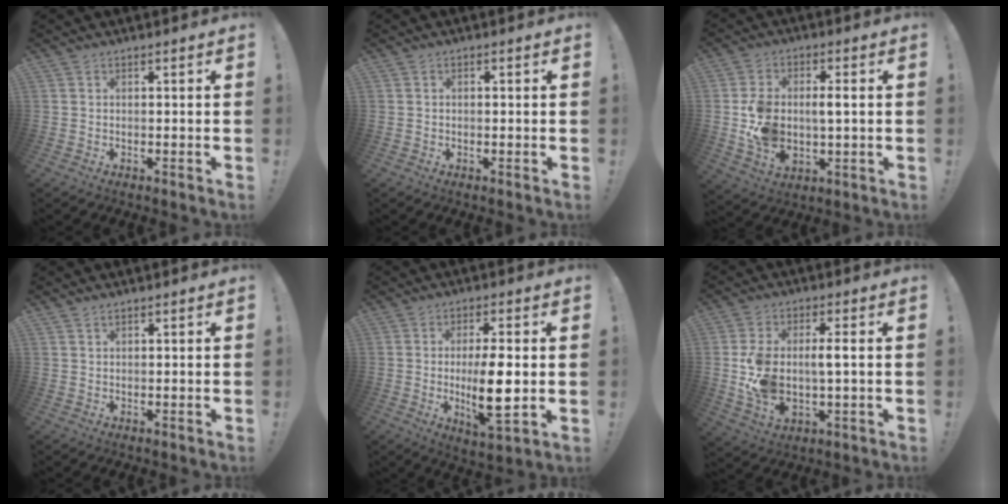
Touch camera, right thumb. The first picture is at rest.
{"total": 0.7, "force": [-0.2, 0.5, 0.4], "torque": [-0.012, 0.004, -0.003]}
{"total": 9.8, "force": [-0.2, 6.3, 7.6], "torque": [-0.142, 0.001, -0.001]}
{"total": 0.8, "force": [0.7, 0.4, 0.3], "torque": [-0.011, 0.002, 0.015]}
{"total": 11.8, "force": [-0.7, 3.1, 11.4], "torque": [-0.196, -0.014, -0.018]}
{"total": 9.9, "force": [0.0, 5.0, 8.6], "torque": [-0.171, -0.007, -0.001]}